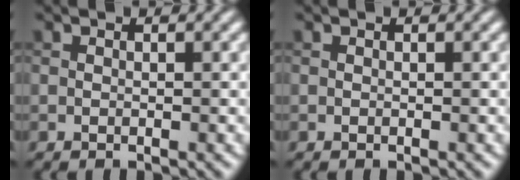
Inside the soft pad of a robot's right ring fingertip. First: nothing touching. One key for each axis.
{"total": 0.0}